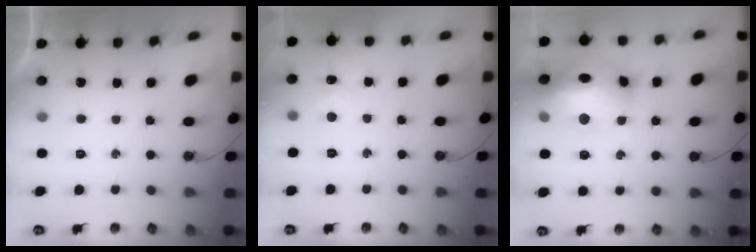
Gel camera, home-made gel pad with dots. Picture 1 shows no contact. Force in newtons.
{"total": 6.2, "press": 6.1, "slide": 1.0}
{"total": 20.2, "press": 20.1, "slide": 2.0}